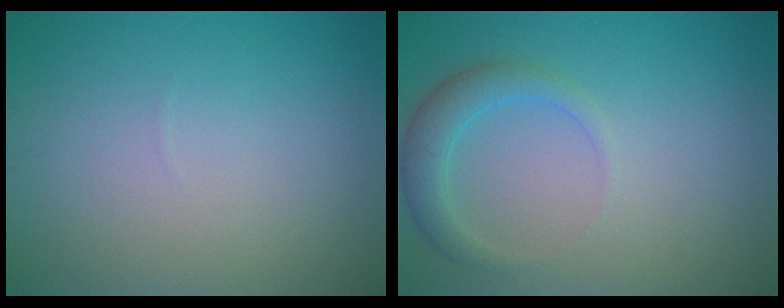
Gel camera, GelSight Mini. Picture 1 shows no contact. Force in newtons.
{"total": 2.6, "press": 2.6, "slide": 0.0}